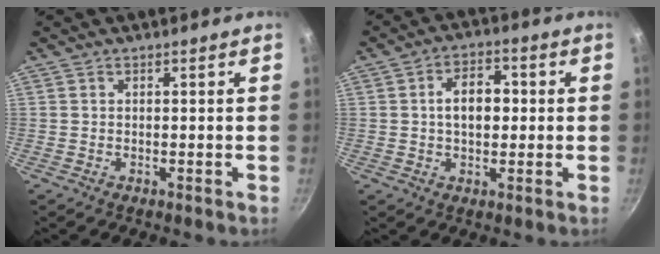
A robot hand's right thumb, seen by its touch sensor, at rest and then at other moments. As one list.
[{"total": 7.5, "force": [0.4, 4.9, 5.7], "torque": [-0.063, 0.018, 0.001]}]